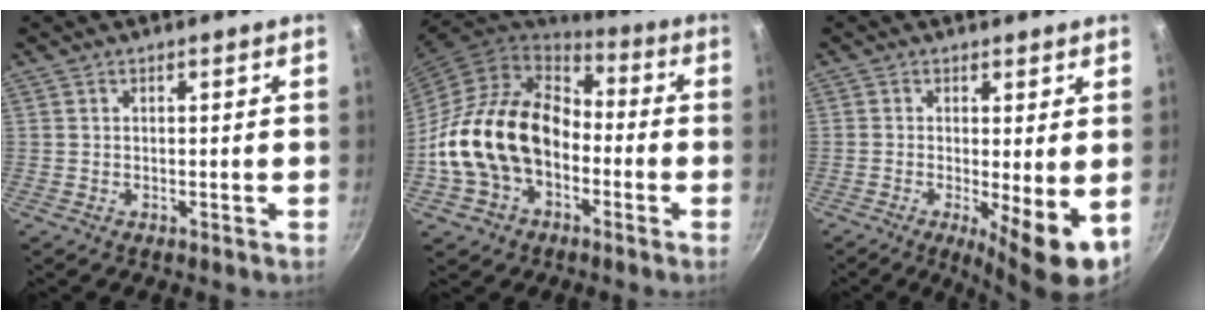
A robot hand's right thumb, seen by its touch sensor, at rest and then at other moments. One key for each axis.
{"total": 19.5, "fx": -3.8, "fy": 14.0, "fz": 13.0, "tx": -0.207, "ty": 0.052, "tz": -0.074}
{"total": 8.1, "fx": -1.2, "fy": 1.9, "fz": 7.8, "tx": -0.112, "ty": -0.011, "tz": -0.011}